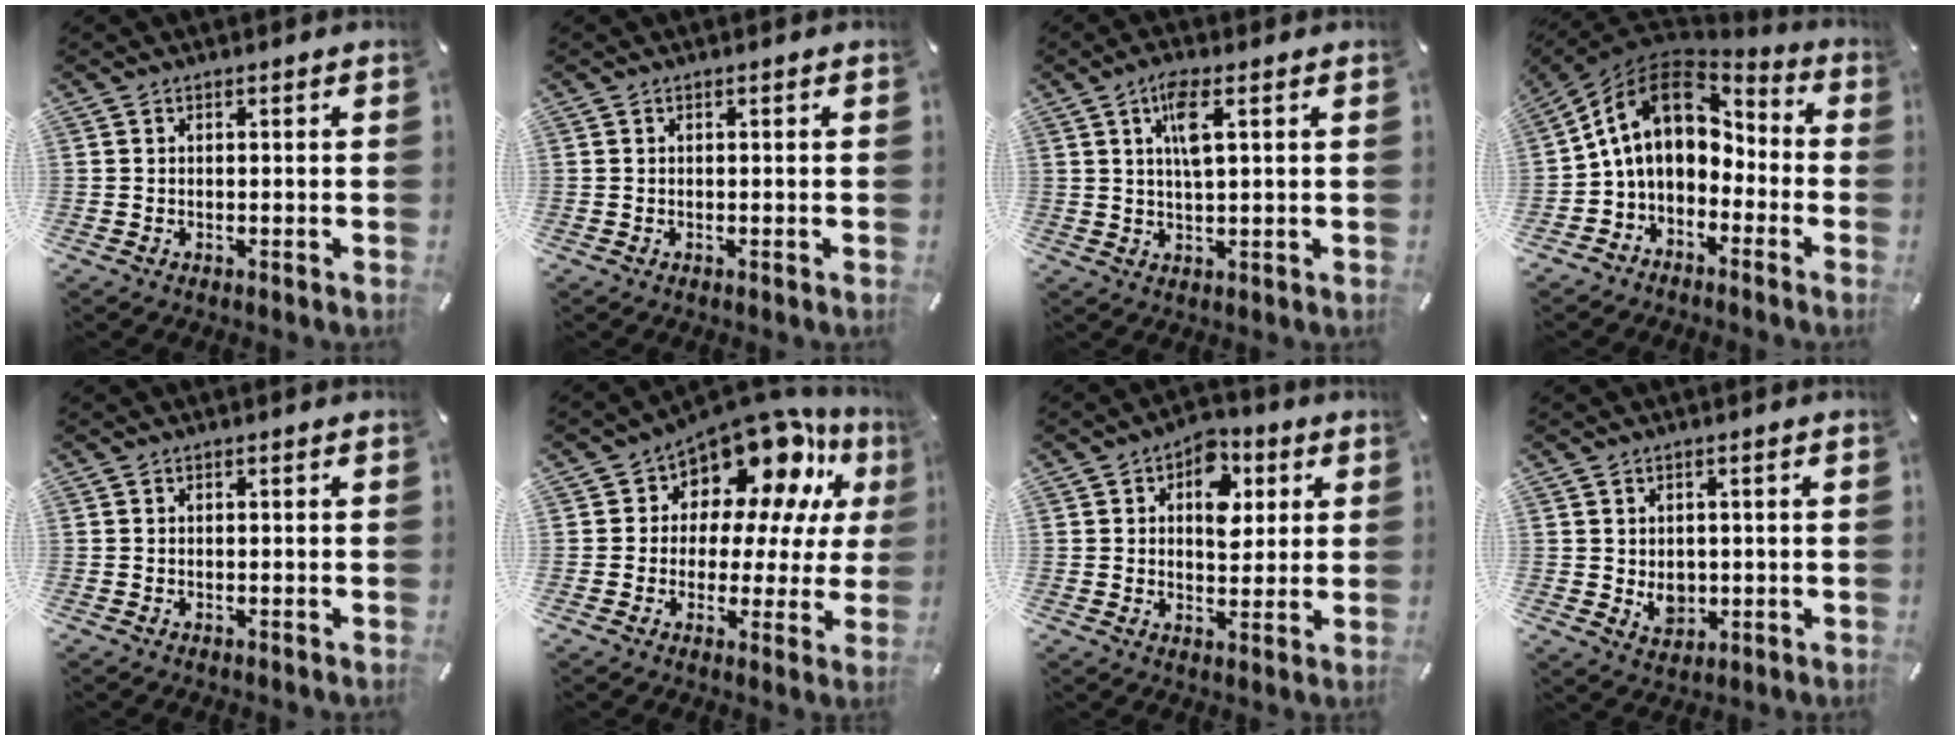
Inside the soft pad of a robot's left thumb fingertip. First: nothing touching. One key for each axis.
{"total": 0.0}
{"total": 6.5, "fx": 2.4, "fy": 1.6, "fz": 5.8, "tx": -0.113, "ty": 0.001, "tz": 0.038}
{"total": 13.9, "fx": 1.7, "fy": 10.4, "fz": 9.0, "tx": -0.177, "ty": 0.005, "tz": 0.028}
{"total": 0.0}
{"total": 14.5, "fx": 11.2, "fy": 6.8, "fz": 6.2, "tx": -0.110, "ty": -0.099, "tz": 0.197}
{"total": 10.5, "fx": 2.9, "fy": 7.3, "fz": 6.9, "tx": -0.079, "ty": -0.003, "tz": 0.045}
{"total": 4.9, "fx": -0.1, "fy": 4.3, "fz": 2.3, "tx": -0.027, "ty": -0.005, "tz": -0.002}